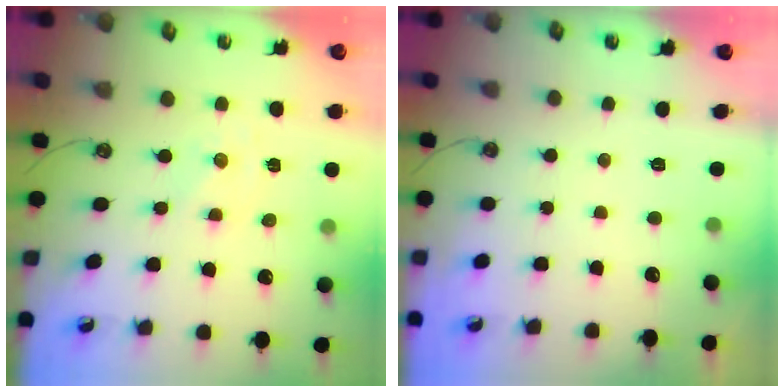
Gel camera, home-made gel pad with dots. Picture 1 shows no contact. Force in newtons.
{"total": 0.0}